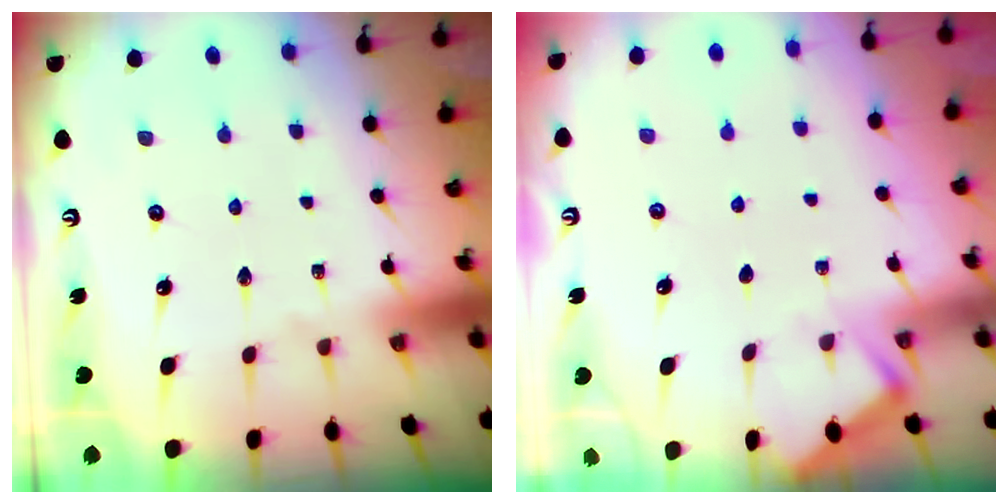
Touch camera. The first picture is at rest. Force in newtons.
{"total": 2.1, "press": 2.1, "slide": 0.3}